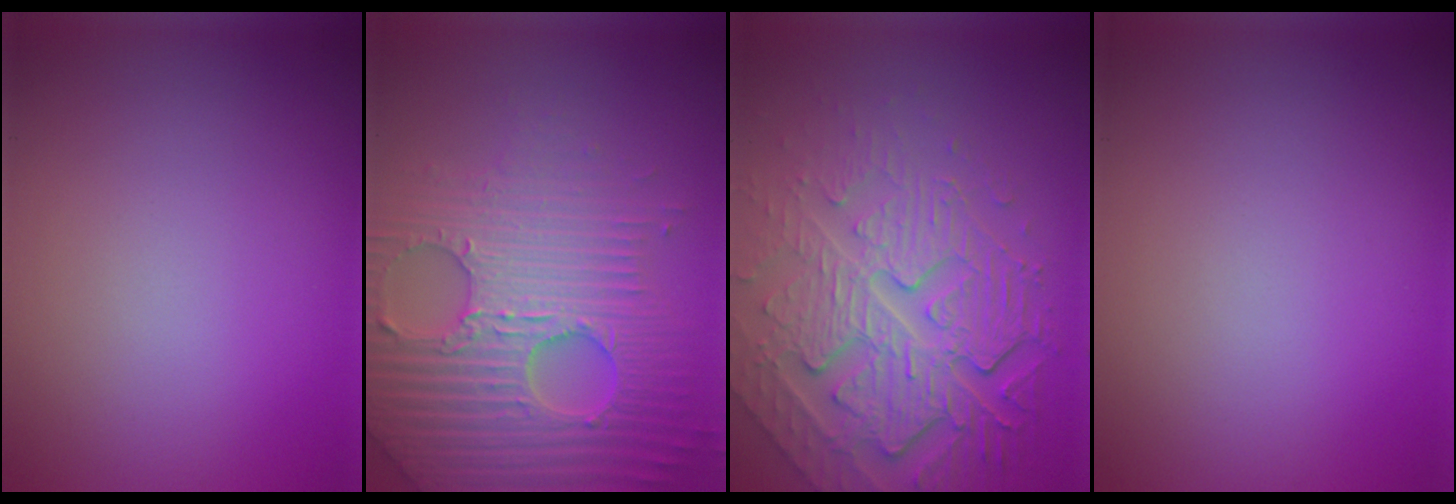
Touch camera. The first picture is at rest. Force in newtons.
{"total": 7.1, "press": 6.8, "slide": 1.8}
{"total": 8.0, "press": 5.7, "slide": 5.7}
{"total": 0.0}